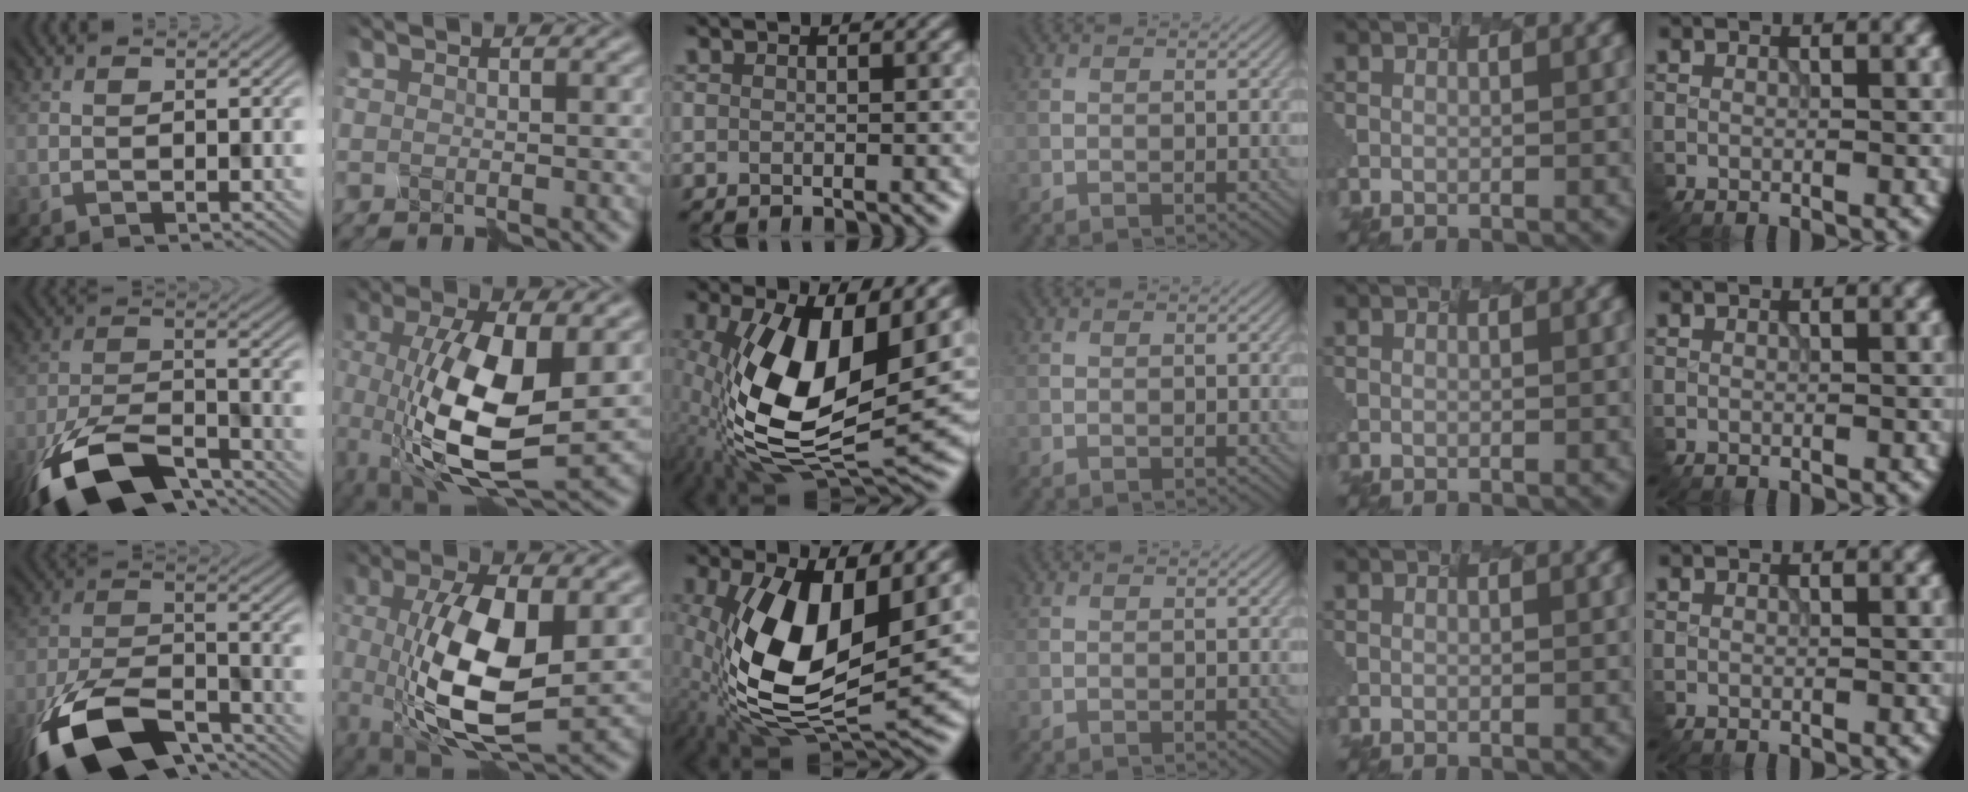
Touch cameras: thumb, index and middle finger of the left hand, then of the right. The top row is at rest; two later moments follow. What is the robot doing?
{"motion": "disassemble", "object": "markers"}